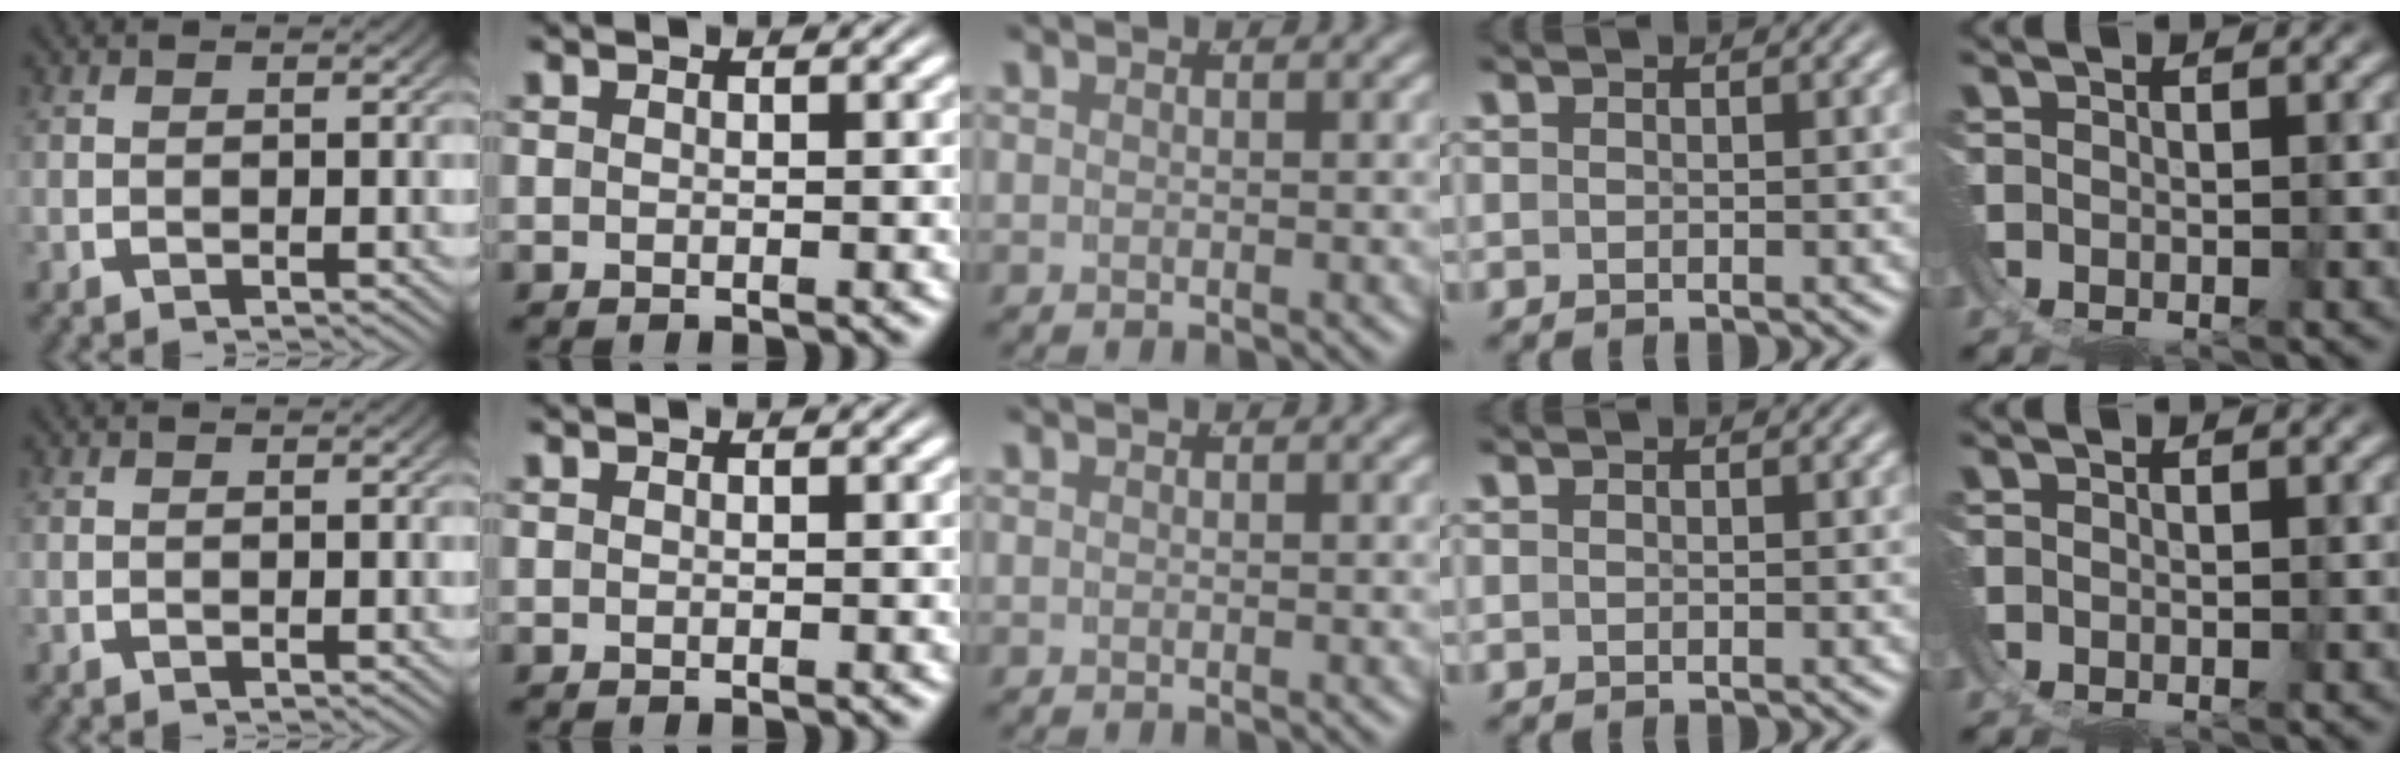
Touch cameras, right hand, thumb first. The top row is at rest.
{}